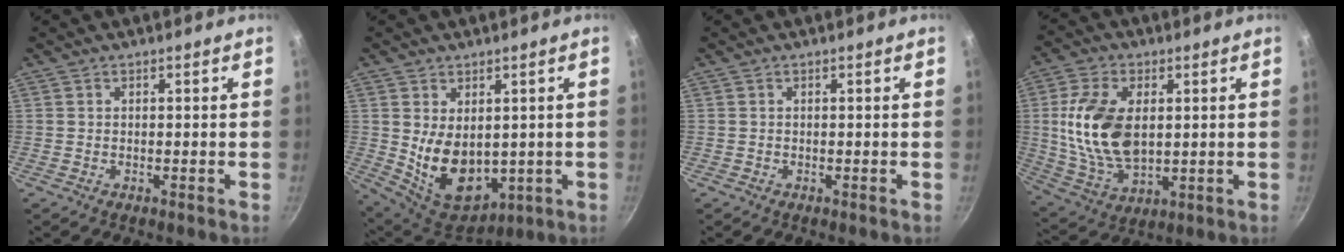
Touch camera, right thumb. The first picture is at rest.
{"total": 12.9, "force": [0.5, 8.6, 9.6], "torque": [-0.132, -0.032, 0.040]}
{"total": 0.0}
{"total": 15.8, "force": [1.9, 9.5, 12.4], "torque": [-0.223, -0.012, 0.044]}